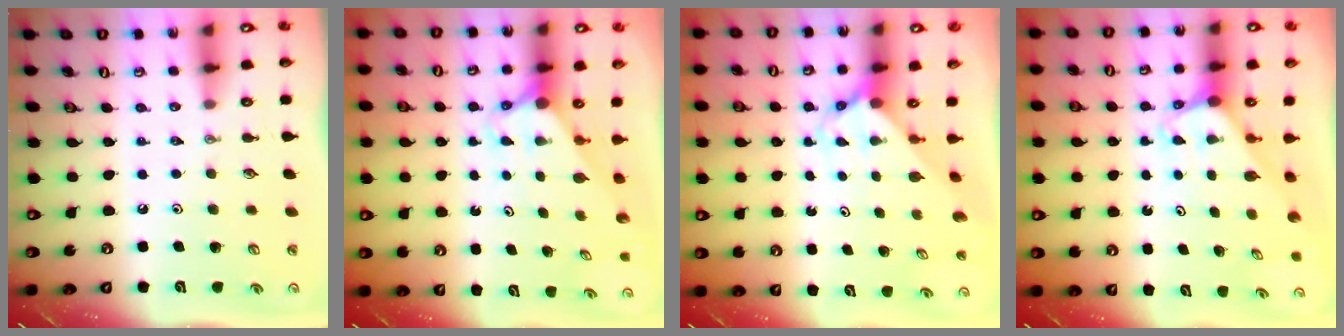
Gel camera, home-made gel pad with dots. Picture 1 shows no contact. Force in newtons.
{"total": 2.8, "press": 2.8, "slide": 0.0}
{"total": 3.6, "press": 3.6, "slide": 0.3}
{"total": 2.0, "press": 2.0, "slide": 0.1}